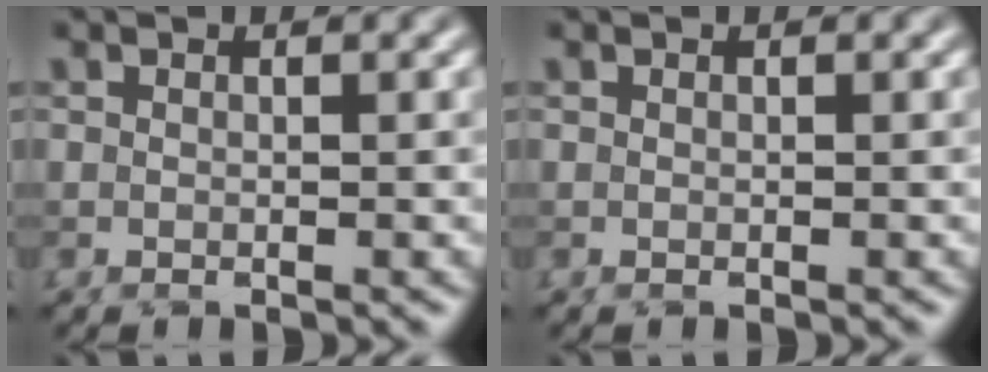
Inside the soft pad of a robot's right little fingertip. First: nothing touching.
{"total": 0.0}